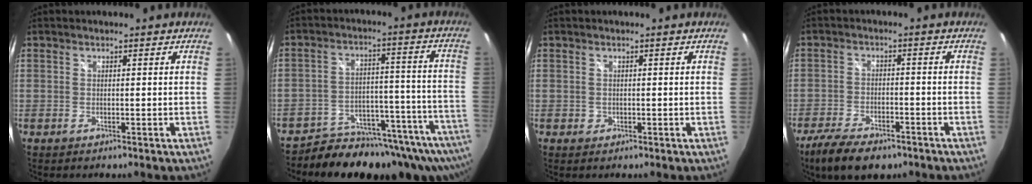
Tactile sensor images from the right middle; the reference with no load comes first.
{"total": 21.3, "force": [-18.2, 7.2, 8.3], "torque": [-0.125, -0.005, -0.232]}
{"total": 0.7, "force": [-0.2, 0.7, 0.1], "torque": [0.000, -0.002, -0.002]}
{"total": 11.1, "force": [-8.3, 4.3, 6.1], "torque": [-0.146, -0.025, -0.141]}